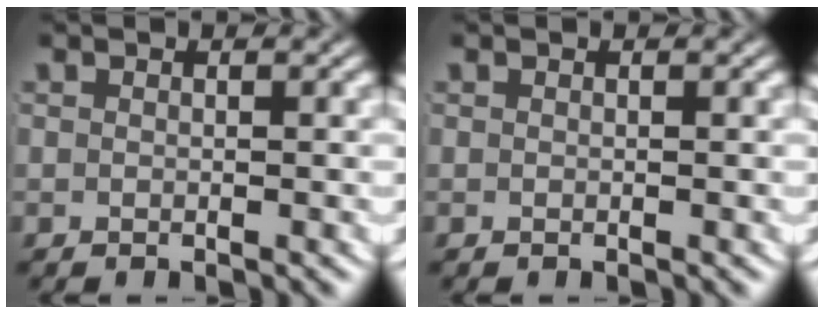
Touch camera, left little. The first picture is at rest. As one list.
[{"total": 0.0}]